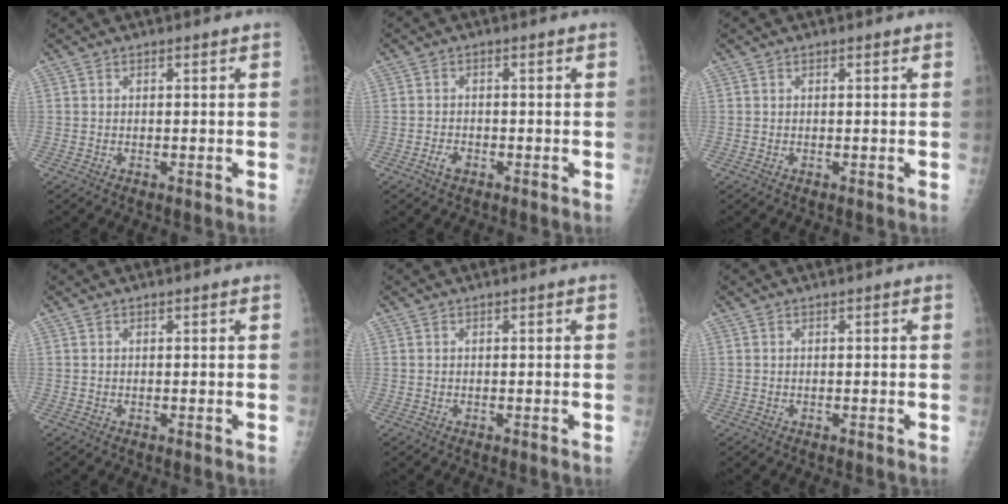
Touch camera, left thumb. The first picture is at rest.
{"total": 2.2, "force": [-1.3, 1.4, 1.1], "torque": [-0.011, 0.007, -0.025]}
{"total": 0.0}
{"total": 0.0}
{"total": 0.0}
{"total": 0.0}